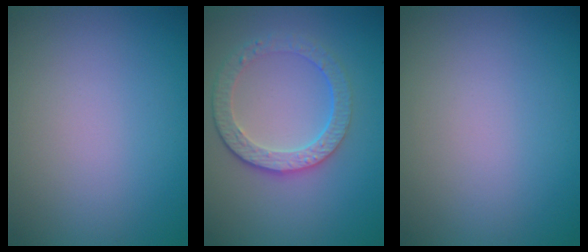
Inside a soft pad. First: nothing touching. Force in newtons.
{"total": 4.3, "press": 3.3, "slide": 2.7}
{"total": 0.0}